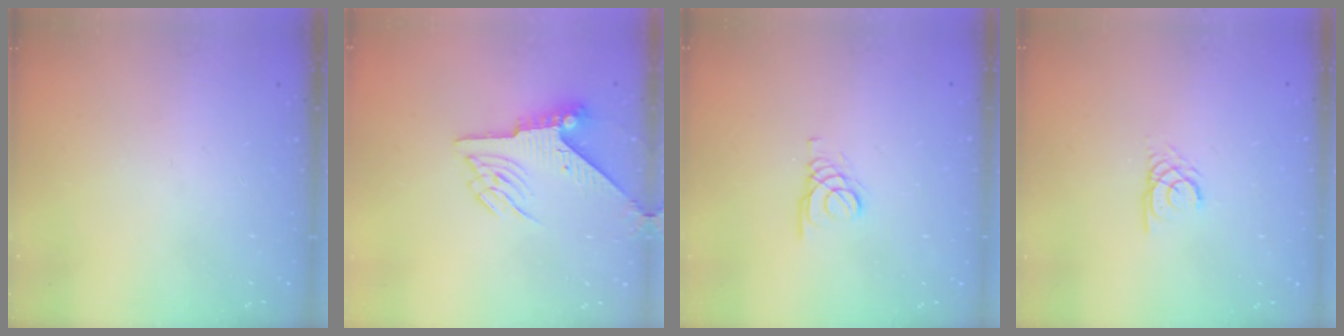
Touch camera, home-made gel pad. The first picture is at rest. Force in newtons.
{"total": 5.9, "press": 5.8, "slide": 0.7}
{"total": 1.4, "press": 1.4, "slide": 0.2}
{"total": 2.2, "press": 2.2, "slide": 0.3}